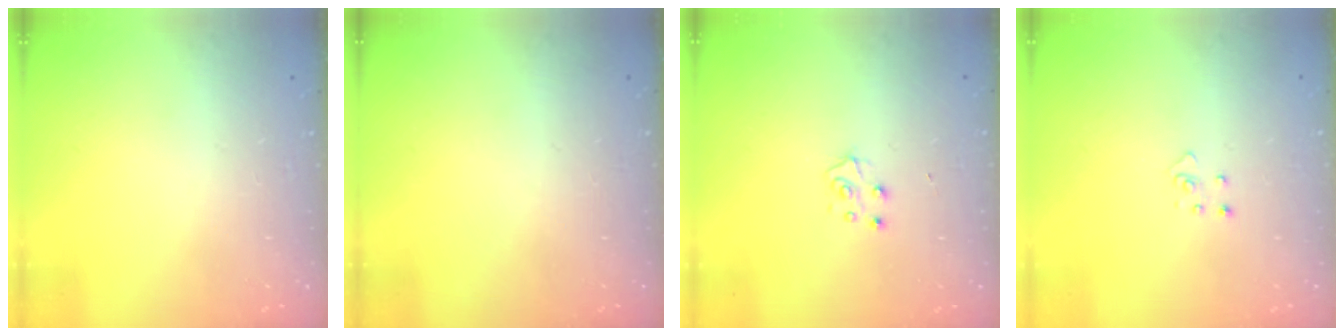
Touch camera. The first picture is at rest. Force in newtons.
{"total": 0.0}
{"total": 5.7, "press": 5.7, "slide": 0.5}
{"total": 3.2, "press": 3.2, "slide": 0.2}